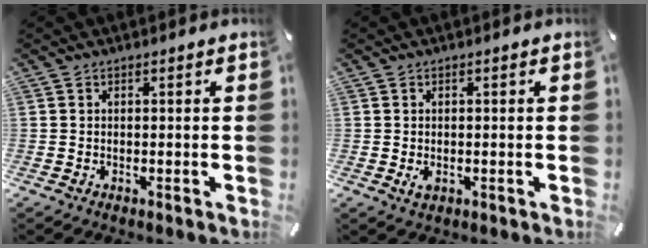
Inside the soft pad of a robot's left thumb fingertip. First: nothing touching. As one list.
[{"total": 1.8, "force": [-0.4, 1.0, 1.4], "torque": [-0.033, -0.003, -0.008]}]